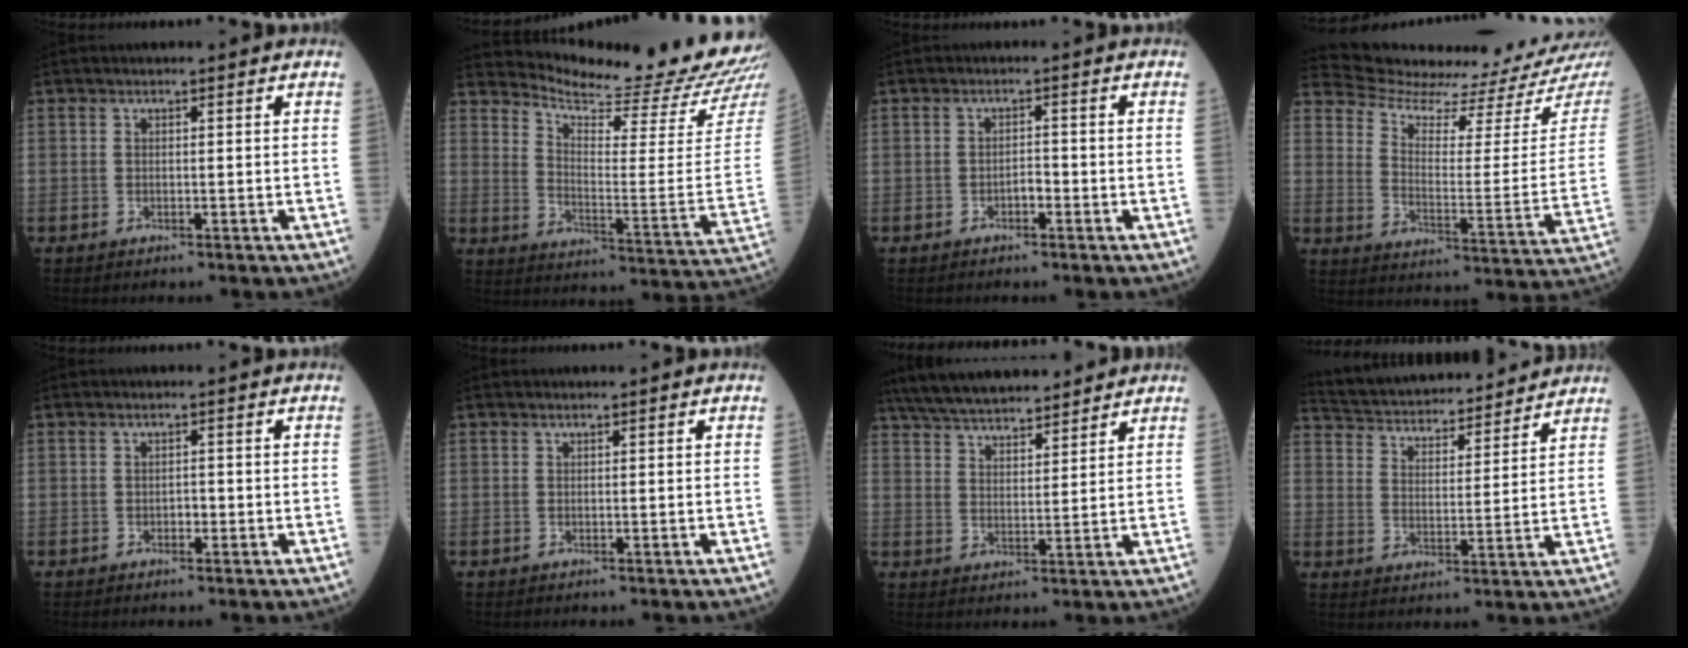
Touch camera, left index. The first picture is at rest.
{"total": 19.7, "force": [19.1, -1.0, 4.7], "torque": [-0.089, -0.121, 0.249]}
{"total": 1.4, "force": [-0.8, 0.5, 1.0], "torque": [-0.014, 0.003, -0.015]}
{"total": 17.0, "force": [16.3, 0.3, 4.5], "torque": [-0.080, -0.096, 0.218]}
{"total": 0.8, "force": [-0.3, 0.5, 0.6], "torque": [-0.008, 0.002, -0.007]}
{"total": 0.0}
{"total": 14.6, "force": [12.9, 2.9, 6.0], "torque": [-0.108, 0.034, 0.212]}
{"total": 19.0, "force": [17.8, 3.5, 5.9], "torque": [-0.106, 0.027, 0.266]}